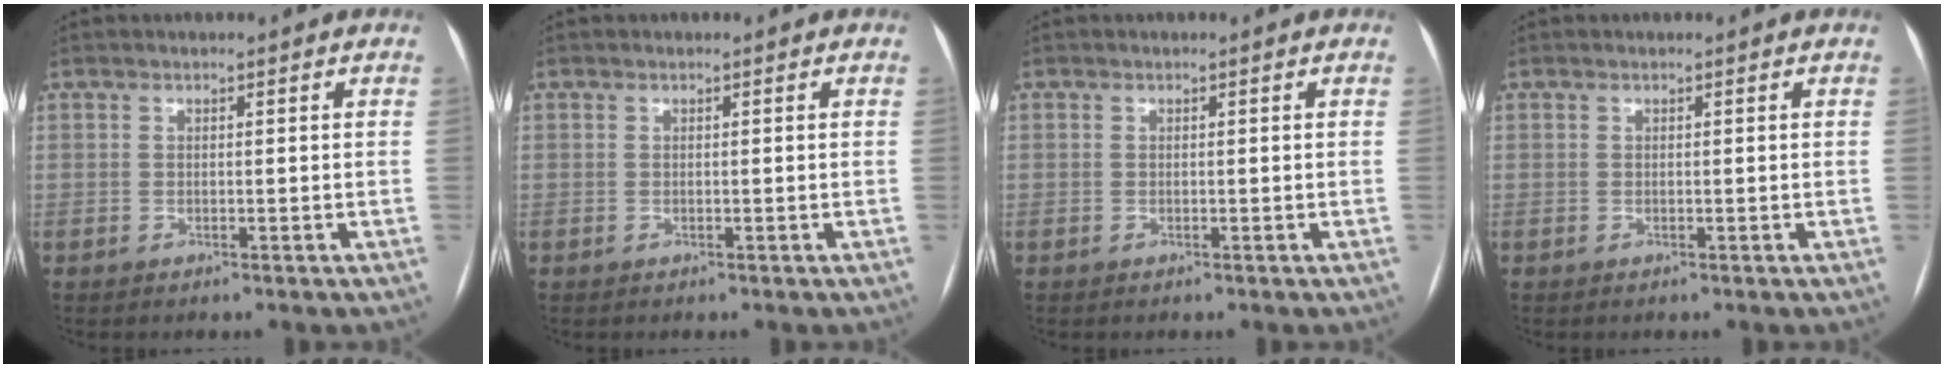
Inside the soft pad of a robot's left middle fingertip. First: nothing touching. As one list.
[{"total": 0.0}, {"total": 0.0}, {"total": 0.0}]